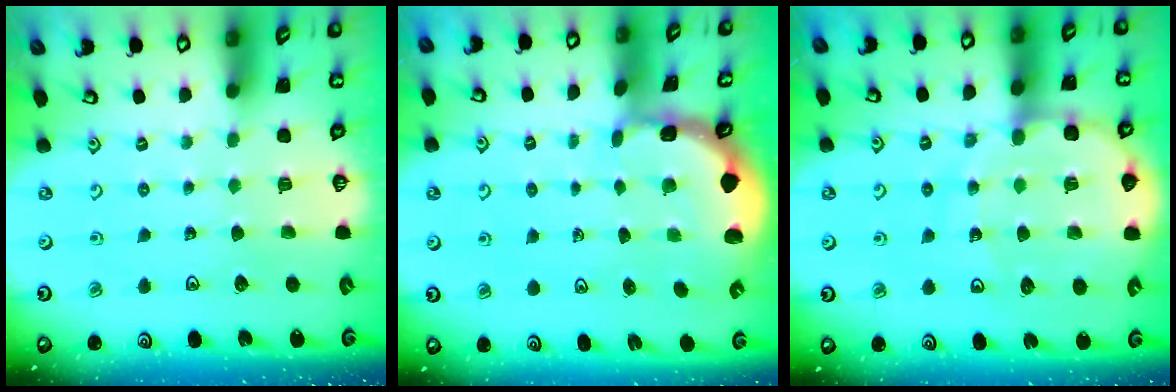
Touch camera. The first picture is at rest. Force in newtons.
{"total": 1.0, "press": 1.0, "slide": 0.2}
{"total": 13.3, "press": 12.8, "slide": 3.5}